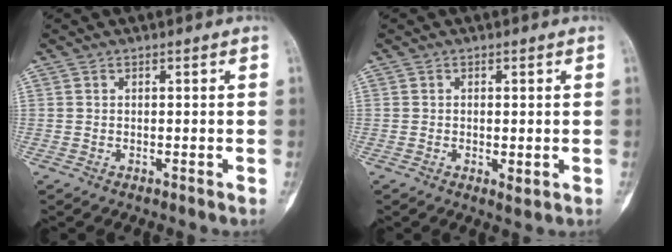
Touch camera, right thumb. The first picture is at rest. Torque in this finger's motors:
{"motor_torque": [-0.29, -0.33, 0.22, 0.32, 0.01]}